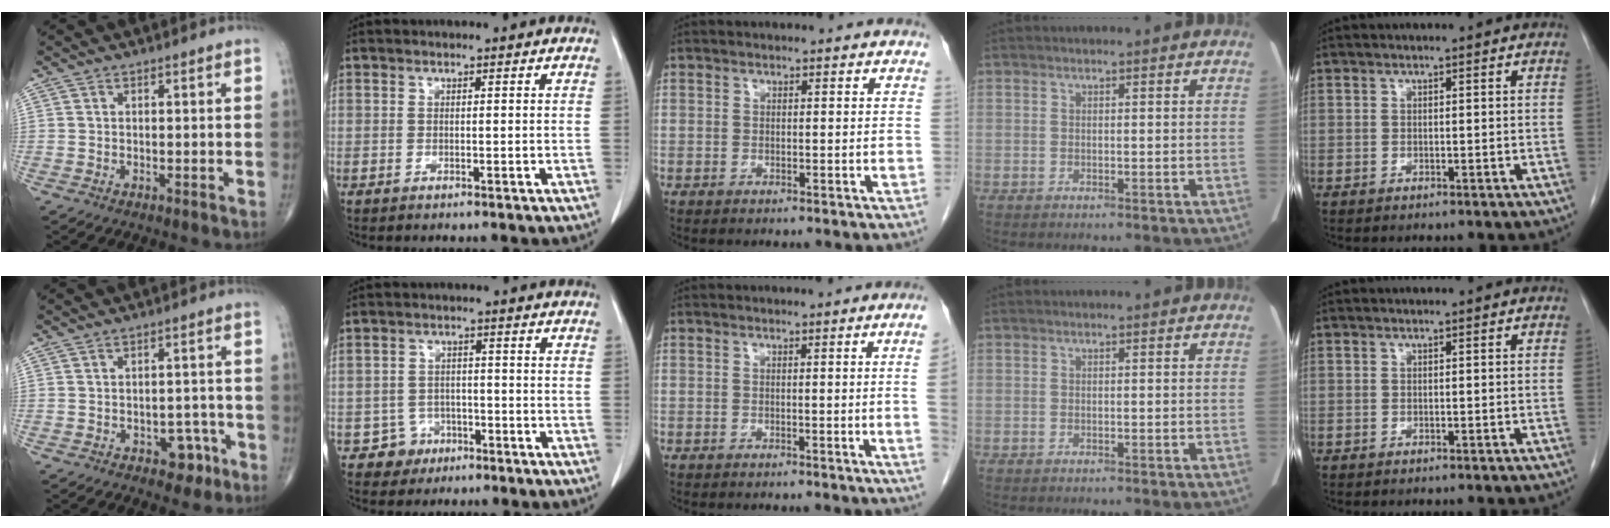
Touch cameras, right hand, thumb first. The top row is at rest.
{"thumb": {"total": 4.7, "force": [-2.4, 3.1, 2.6], "torque": [-0.009, 0.022, -0.028]}, "index": {"total": 4.1, "force": [-2.1, 3.5, -0.4], "torque": [0.013, 0.017, -0.031]}, "middle": {"total": 3.0, "force": [-0.4, -1.0, 2.8], "torque": [-0.028, -0.002, -0.006]}}